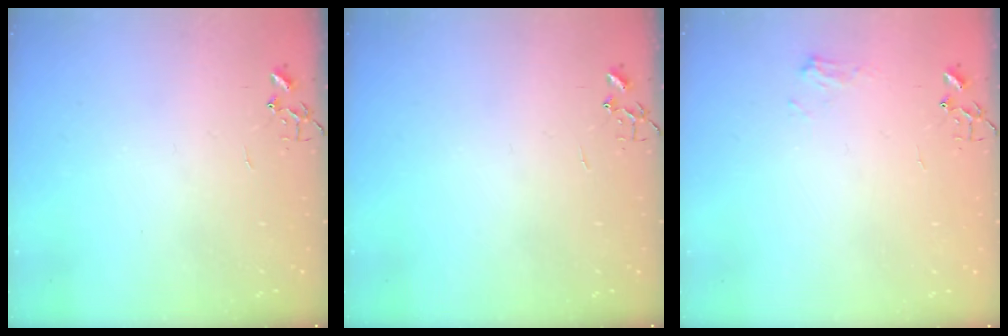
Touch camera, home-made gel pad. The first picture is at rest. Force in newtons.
{"total": 0.0}
{"total": 6.4, "press": 6.4, "slide": 0.2}